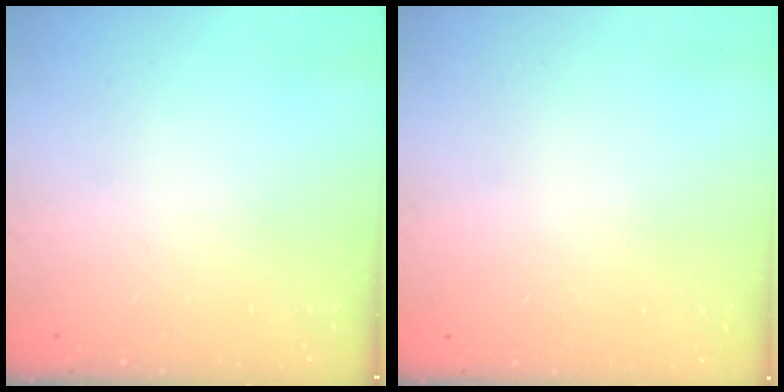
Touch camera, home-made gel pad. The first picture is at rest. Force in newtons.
{"total": 0.0}